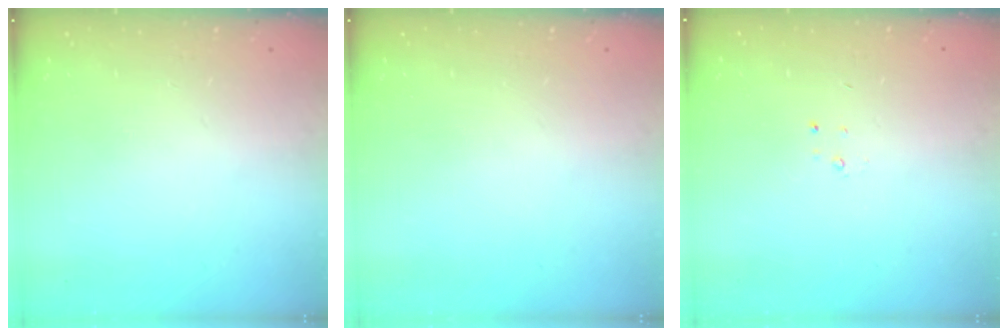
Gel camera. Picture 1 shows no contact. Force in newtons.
{"total": 0.0}
{"total": 2.3, "press": 2.3, "slide": 0.3}